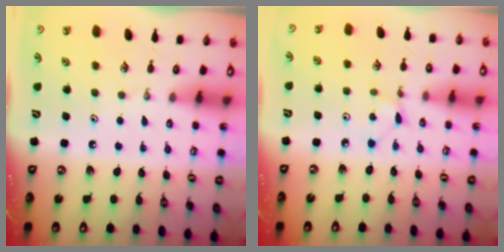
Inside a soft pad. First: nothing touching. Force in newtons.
{"total": 0.9, "press": 0.9, "slide": 0.1}